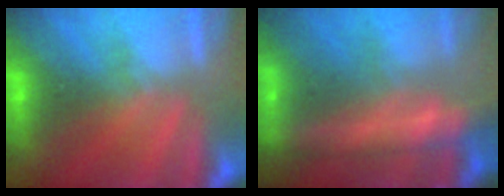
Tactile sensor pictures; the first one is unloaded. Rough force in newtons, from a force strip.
{"total": 8.0}